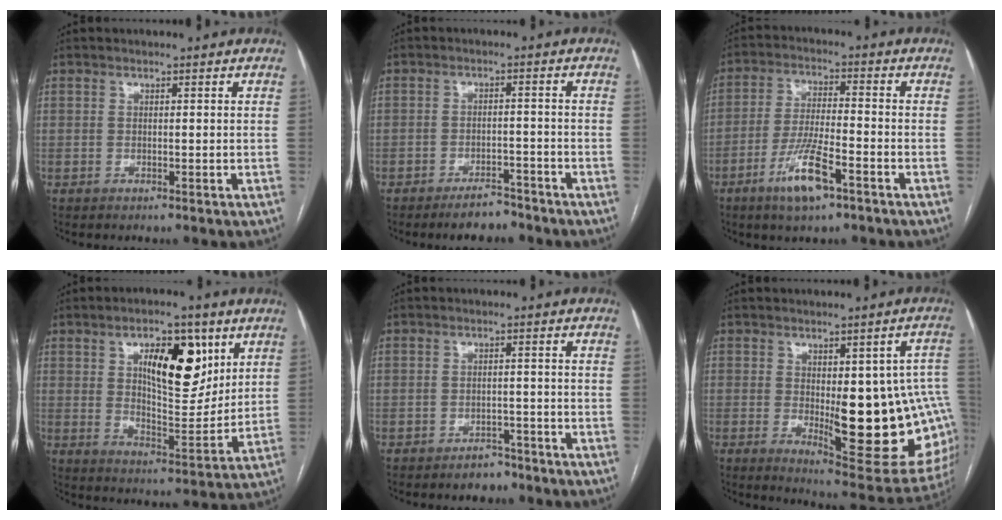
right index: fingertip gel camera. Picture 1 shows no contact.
{"total": 4.8, "force": [-4.1, 1.6, 1.9], "torque": [-0.028, 0.002, -0.061]}
{"total": 9.0, "force": [-5.0, 1.6, 7.4], "torque": [-0.148, -0.009, -0.090]}
{"total": 13.0, "force": [5.3, 5.2, 10.7], "torque": [-0.164, 0.004, 0.093]}
{"total": 3.2, "force": [-2.5, 1.8, 0.9], "torque": [-0.014, 0.008, -0.031]}
{"total": 19.5, "force": [-1.7, 6.3, 18.4], "torque": [-0.166, 0.006, 0.002]}